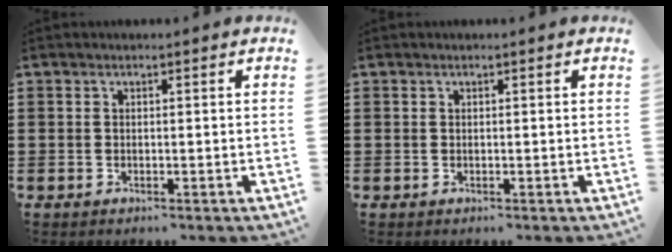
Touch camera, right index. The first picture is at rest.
{"total": 0.0}